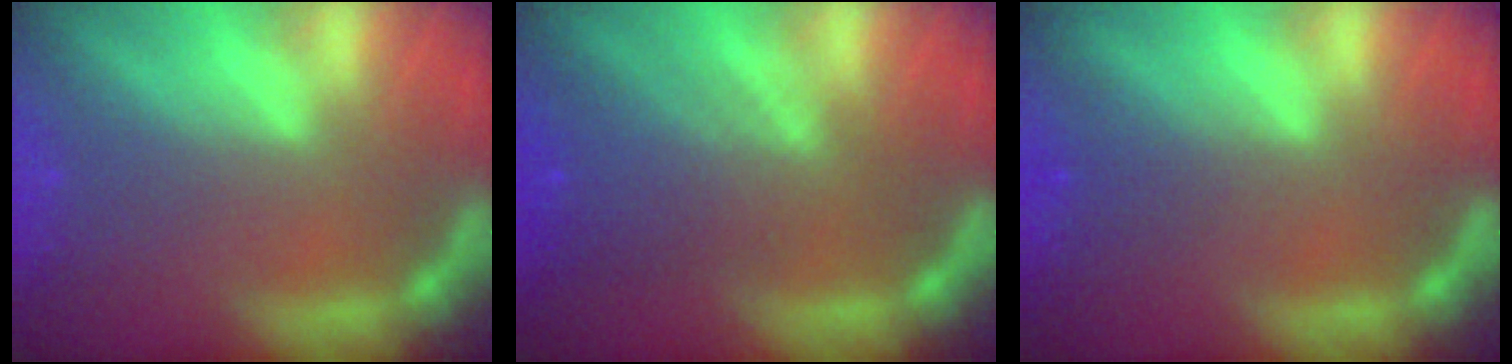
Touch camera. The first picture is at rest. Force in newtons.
{"total": 5.6}
{"total": 1.5}